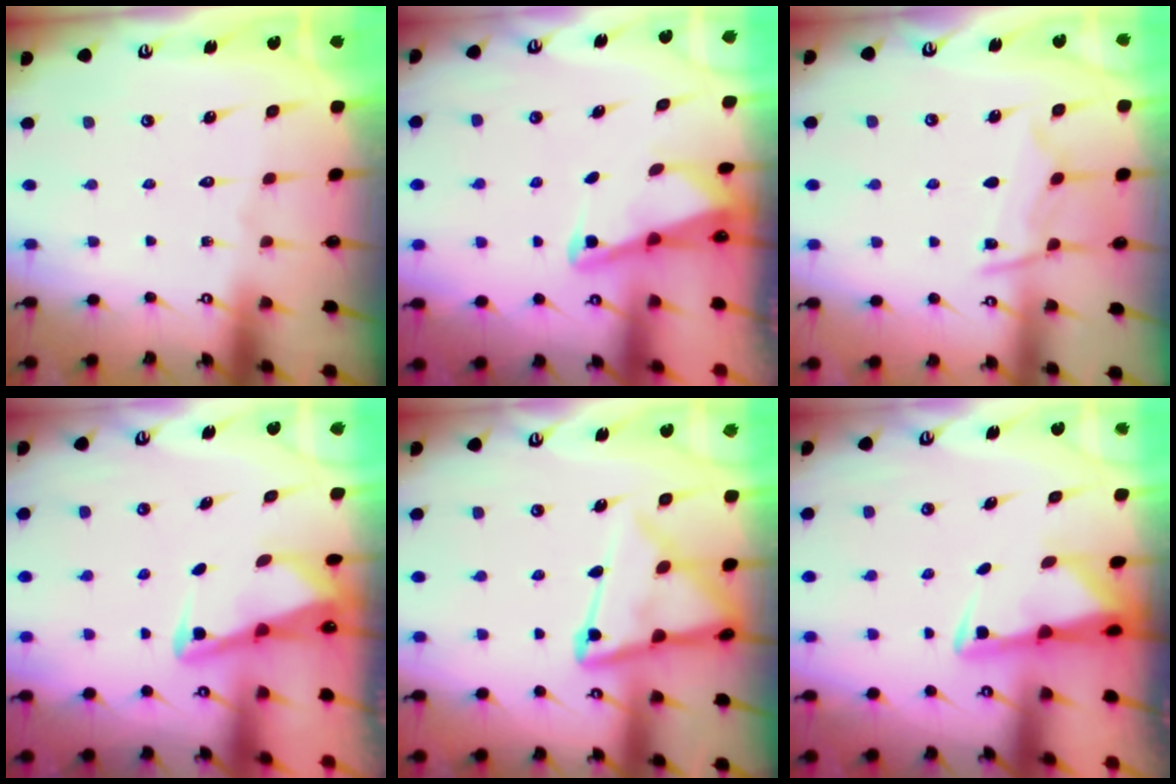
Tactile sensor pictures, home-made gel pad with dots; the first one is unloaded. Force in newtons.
{"total": 2.2, "press": 2.2, "slide": 0.3}
{"total": 8.9, "press": 8.9, "slide": 1.0}
{"total": 2.9, "press": 2.8, "slide": 0.4}
{"total": 11.7, "press": 11.6, "slide": 1.2}
{"total": 2.9, "press": 2.9, "slide": 0.6}